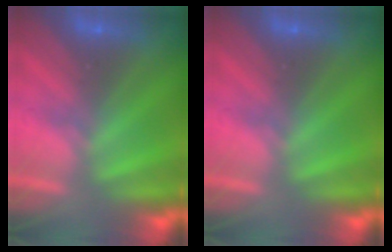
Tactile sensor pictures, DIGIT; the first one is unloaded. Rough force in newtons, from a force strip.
{"total": 0.0}